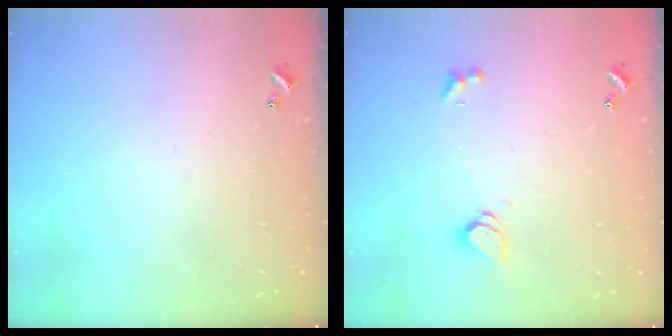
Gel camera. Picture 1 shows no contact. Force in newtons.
{"total": 1.6, "press": 1.6, "slide": 0.5}